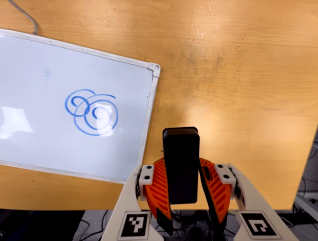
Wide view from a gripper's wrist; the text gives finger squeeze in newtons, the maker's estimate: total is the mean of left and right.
{"total": 5.2, "left": 5.2, "right": 5.1}